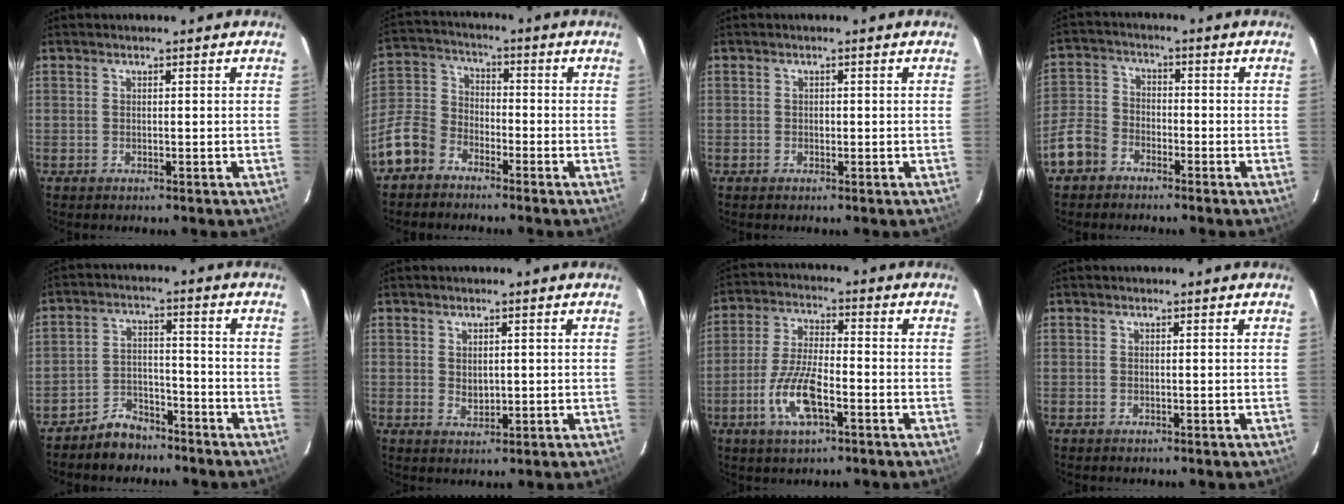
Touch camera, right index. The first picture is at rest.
{"total": 11.0, "force": [-7.1, 7.5, 3.9], "torque": [-0.103, 0.032, -0.147]}
{"total": 0.7, "force": [-0.1, 0.6, 0.2], "torque": [-0.001, 0.001, -0.002]}
{"total": 8.3, "force": [-5.0, 5.9, 2.9], "torque": [-0.076, 0.018, -0.101]}
{"total": 7.1, "force": [-5.9, 3.7, 1.5], "torque": [-0.048, 0.020, -0.093]}
{"total": 2.5, "force": [0.3, 1.8, 1.6], "torque": [-0.023, -0.002, 0.009]}
{"total": 10.4, "force": [-4.3, 3.4, 8.9], "torque": [-0.188, -0.003, -0.082]}
{"total": 0.0}